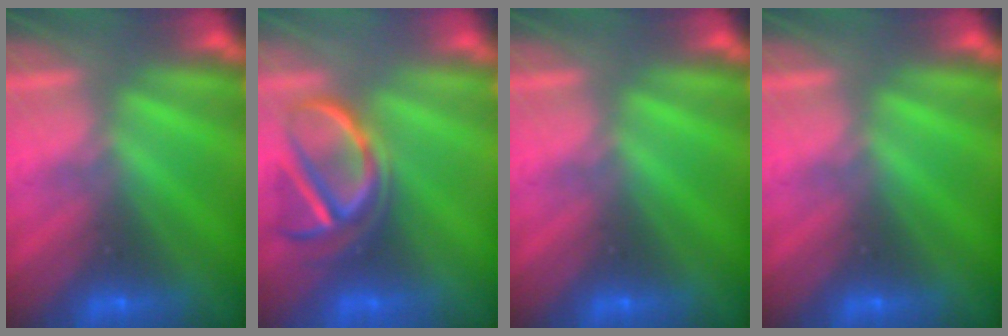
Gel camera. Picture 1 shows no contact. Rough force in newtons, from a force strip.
{"total": 3.9}
{"total": 0.0}
{"total": 0.0}